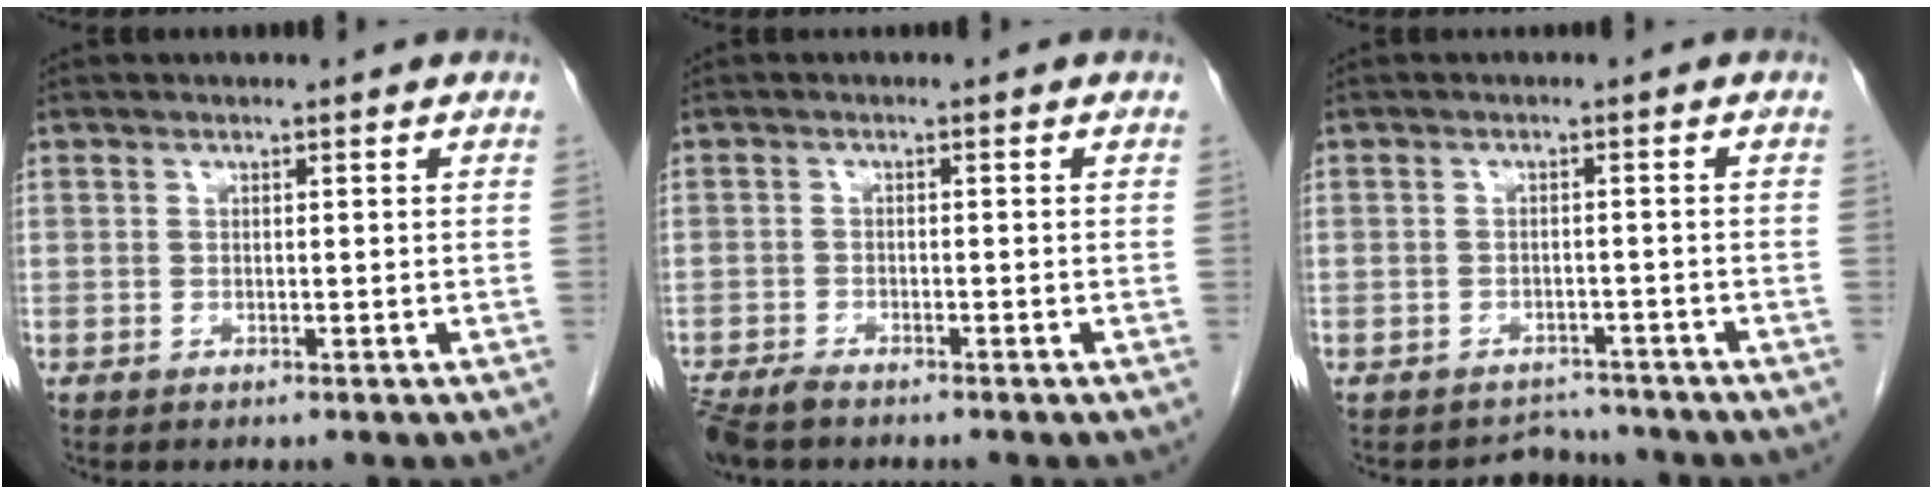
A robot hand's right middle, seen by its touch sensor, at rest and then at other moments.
{"total": 4.2, "force": [-3.6, 1.1, 1.9], "torque": [-0.034, -0.010, -0.064]}
{"total": 3.0, "force": [-2.8, 0.9, -0.8], "torque": [0.004, 0.004, -0.038]}